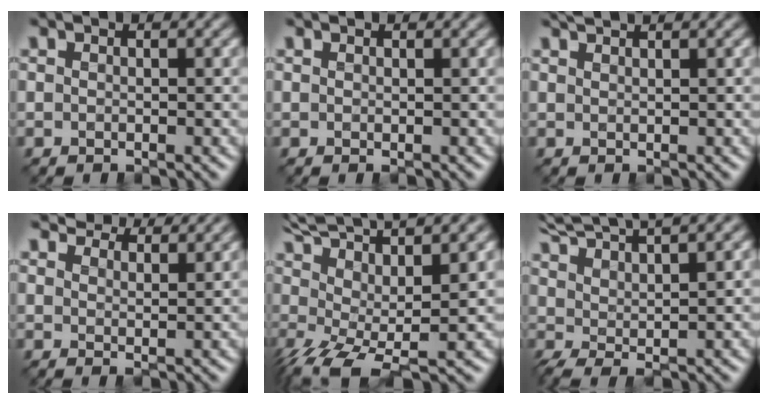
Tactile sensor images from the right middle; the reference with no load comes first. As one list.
[{"total": 0.6, "force": [0.5, 0.0, 0.3], "torque": [-0.007, 0.000, 0.006]}, {"total": 1.6, "force": [1.3, 0.3, 0.8], "torque": [-0.003, 0.002, 0.015]}, {"total": 4.9, "force": [4.5, 1.1, 1.4], "torque": [-0.036, 0.004, 0.060]}, {"total": 10.9, "force": [3.9, 3.4, 9.6], "torque": [-0.183, 0.010, 0.083]}, {"total": 7.5, "force": [5.5, 1.6, 4.8], "torque": [-0.091, 0.020, 0.096]}]